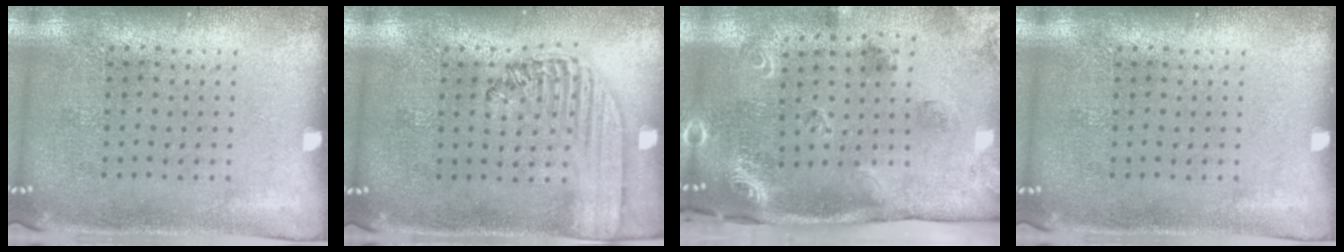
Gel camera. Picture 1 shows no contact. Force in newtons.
{"total": 1.5, "press": 1.4, "slide": 0.6}
{"total": 2.1, "press": 1.8, "slide": 1.1}
{"total": 0.0}